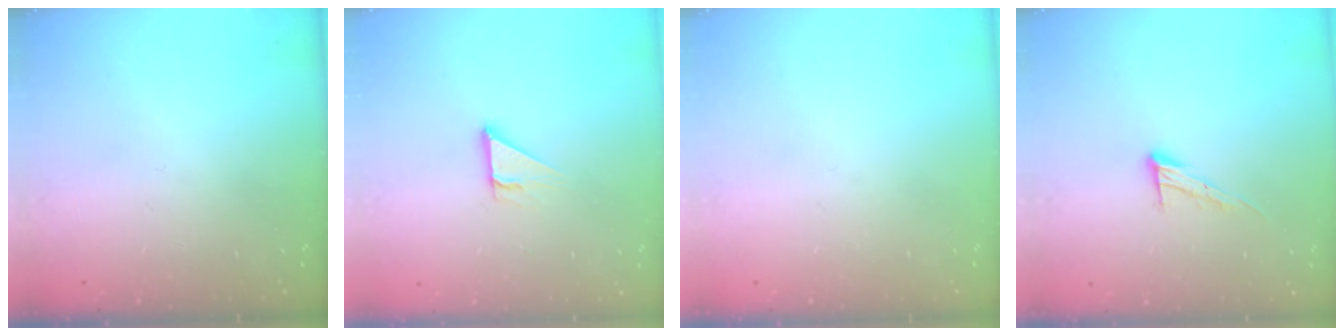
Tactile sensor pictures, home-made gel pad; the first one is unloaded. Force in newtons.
{"total": 3.8, "press": 3.8, "slide": 0.2}
{"total": 0.0}
{"total": 8.8, "press": 8.7, "slide": 0.2}